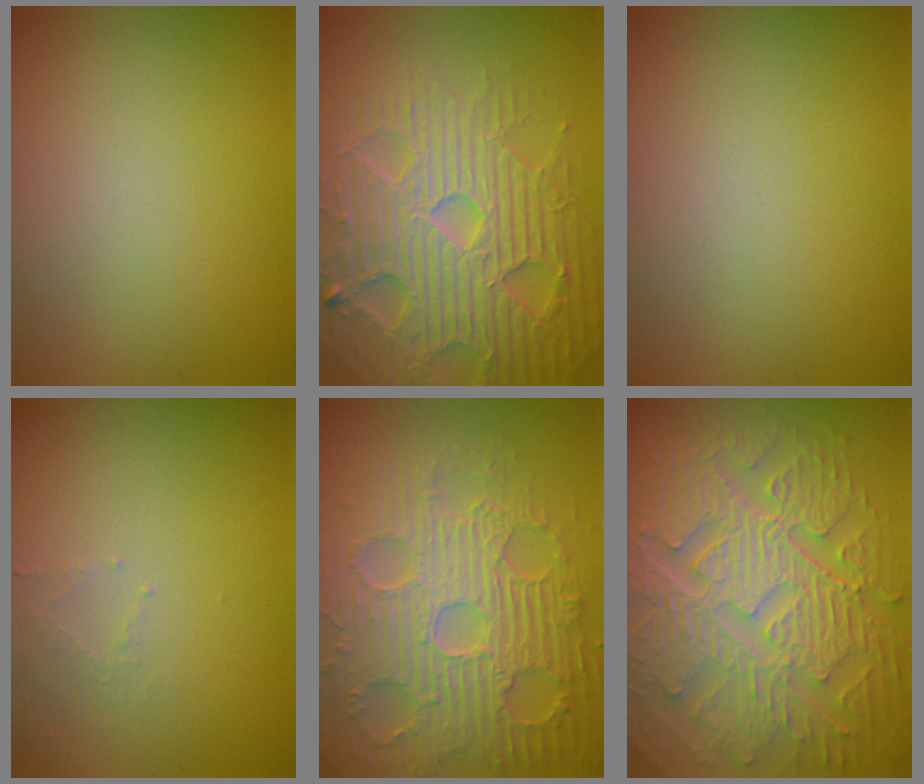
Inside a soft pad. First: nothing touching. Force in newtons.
{"total": 7.5, "press": 7.4, "slide": 1.4}
{"total": 0.0}
{"total": 1.4, "press": 1.3, "slide": 0.3}
{"total": 8.9, "press": 6.5, "slide": 6.0}
{"total": 10.7, "press": 7.1, "slide": 8.0}